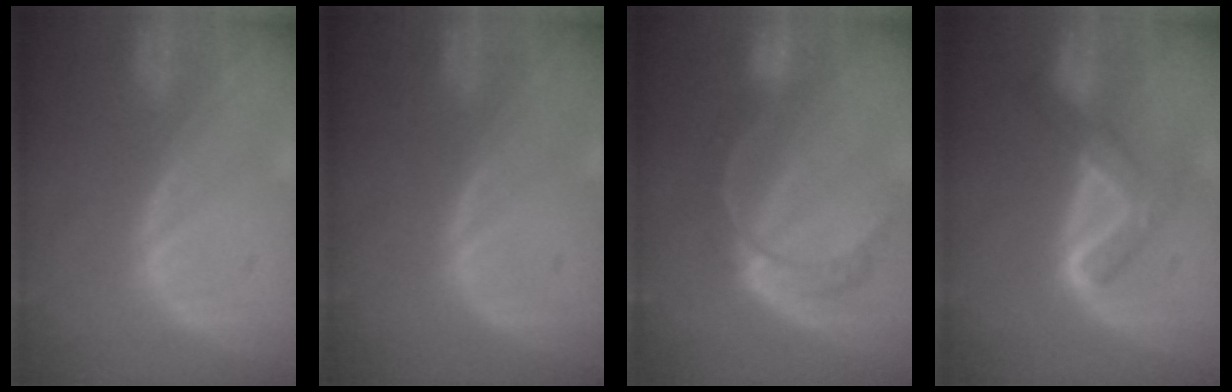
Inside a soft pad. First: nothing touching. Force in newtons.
{"total": 0.0}
{"total": 8.3, "press": 6.9, "slide": 4.6}
{"total": 5.7, "press": 5.6, "slide": 1.0}